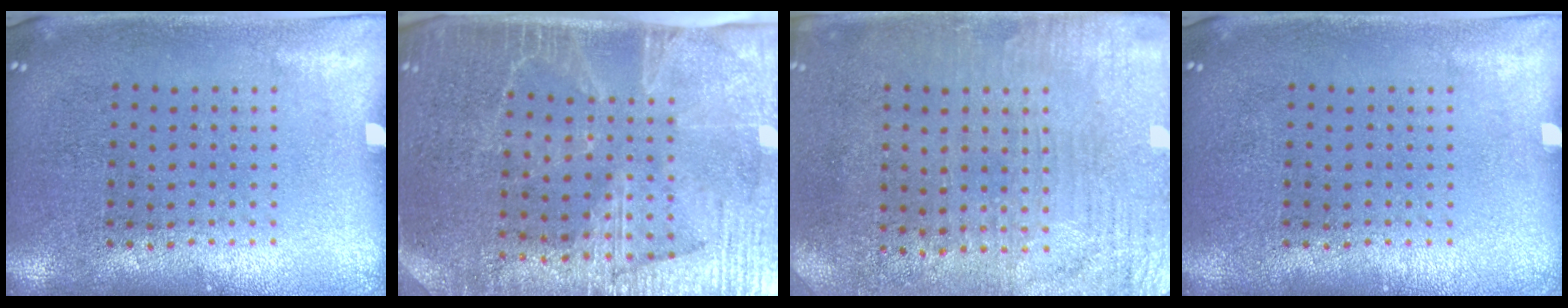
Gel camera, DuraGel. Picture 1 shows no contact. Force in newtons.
{"total": 4.0, "press": 3.5, "slide": 2.0}
{"total": 3.2, "press": 2.9, "slide": 1.4}
{"total": 0.0}